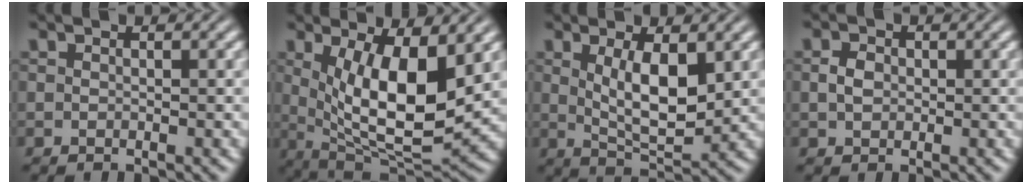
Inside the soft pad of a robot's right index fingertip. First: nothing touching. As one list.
[{"total": 11.3, "force": [1.0, 5.7, 9.7], "torque": [-0.167, -0.046, 0.043]}, {"total": 5.2, "force": [0.9, 1.2, 4.9], "torque": [-0.076, -0.022, 0.029]}, {"total": 0.6, "force": [0.1, -0.1, 0.6], "torque": [-0.006, -0.005, 0.010]}]